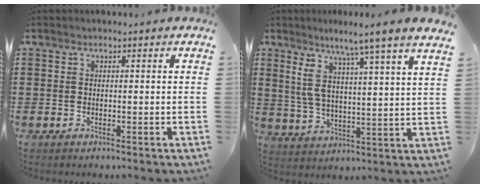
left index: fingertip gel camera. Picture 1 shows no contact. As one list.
[{"total": 7.5, "force": [5.4, -0.3, 5.2], "torque": [-0.123, -0.039, 0.083]}]